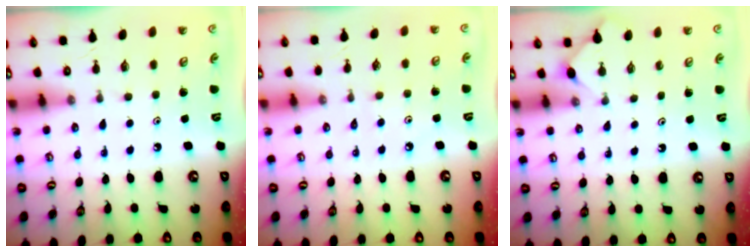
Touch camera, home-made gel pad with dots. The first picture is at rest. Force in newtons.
{"total": 2.9, "press": 2.9, "slide": 0.6}
{"total": 2.4, "press": 2.4, "slide": 0.3}